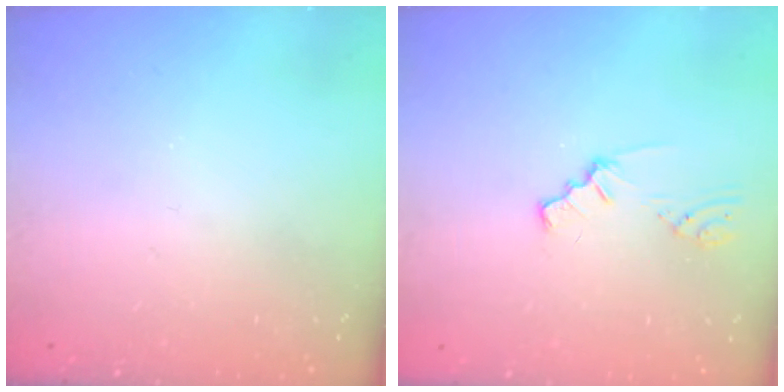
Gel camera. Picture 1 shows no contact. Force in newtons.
{"total": 0.9, "press": 0.8, "slide": 0.2}